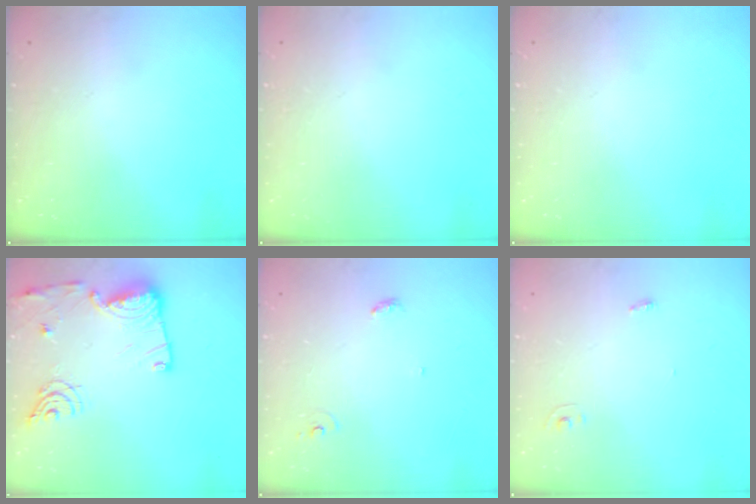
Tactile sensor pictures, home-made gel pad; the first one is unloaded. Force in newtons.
{"total": 0.0}
{"total": 0.0}
{"total": 15.8, "press": 15.7, "slide": 0.9}
{"total": 3.4, "press": 3.4, "slide": 0.2}
{"total": 2.4, "press": 2.4, "slide": 0.2}